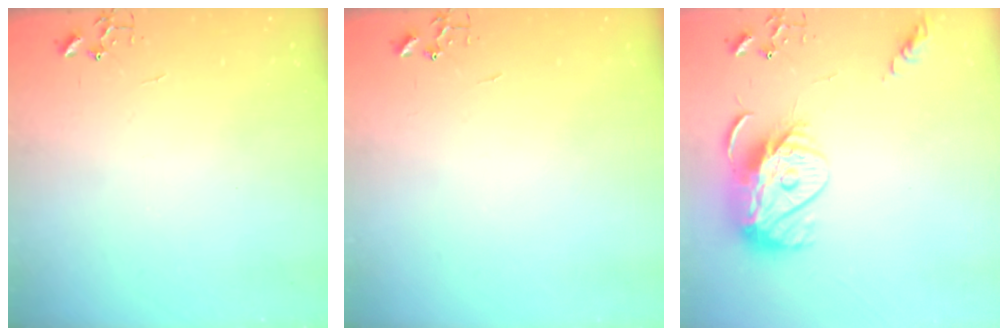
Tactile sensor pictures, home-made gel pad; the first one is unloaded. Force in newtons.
{"total": 0.0}
{"total": 14.0, "press": 13.9, "slide": 1.4}